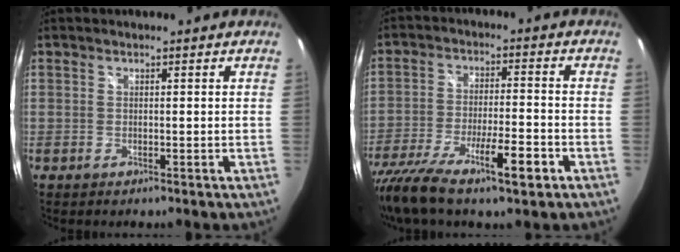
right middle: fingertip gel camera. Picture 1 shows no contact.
{"total": 16.5, "force": [-11.1, 2.9, 11.8], "torque": [-0.239, -0.047, -0.192]}